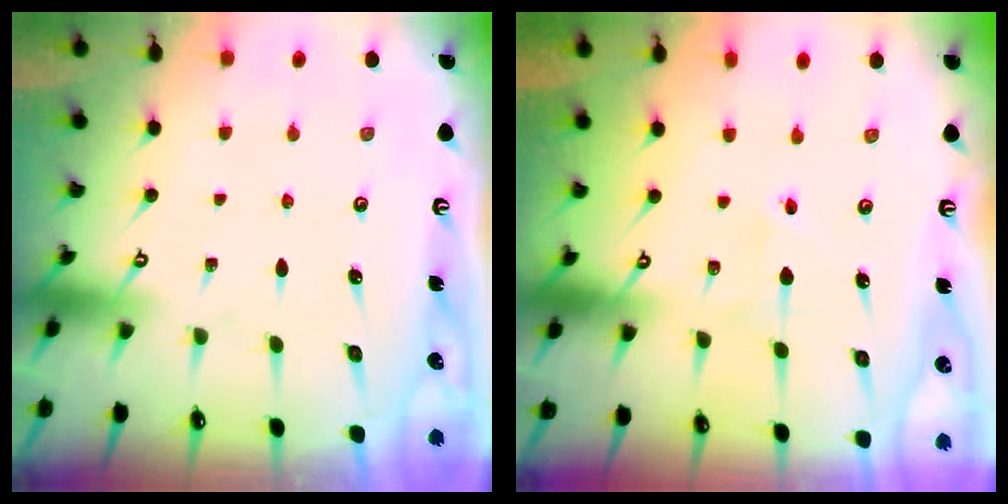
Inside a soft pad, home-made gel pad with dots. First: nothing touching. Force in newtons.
{"total": 2.4, "press": 2.4, "slide": 0.2}